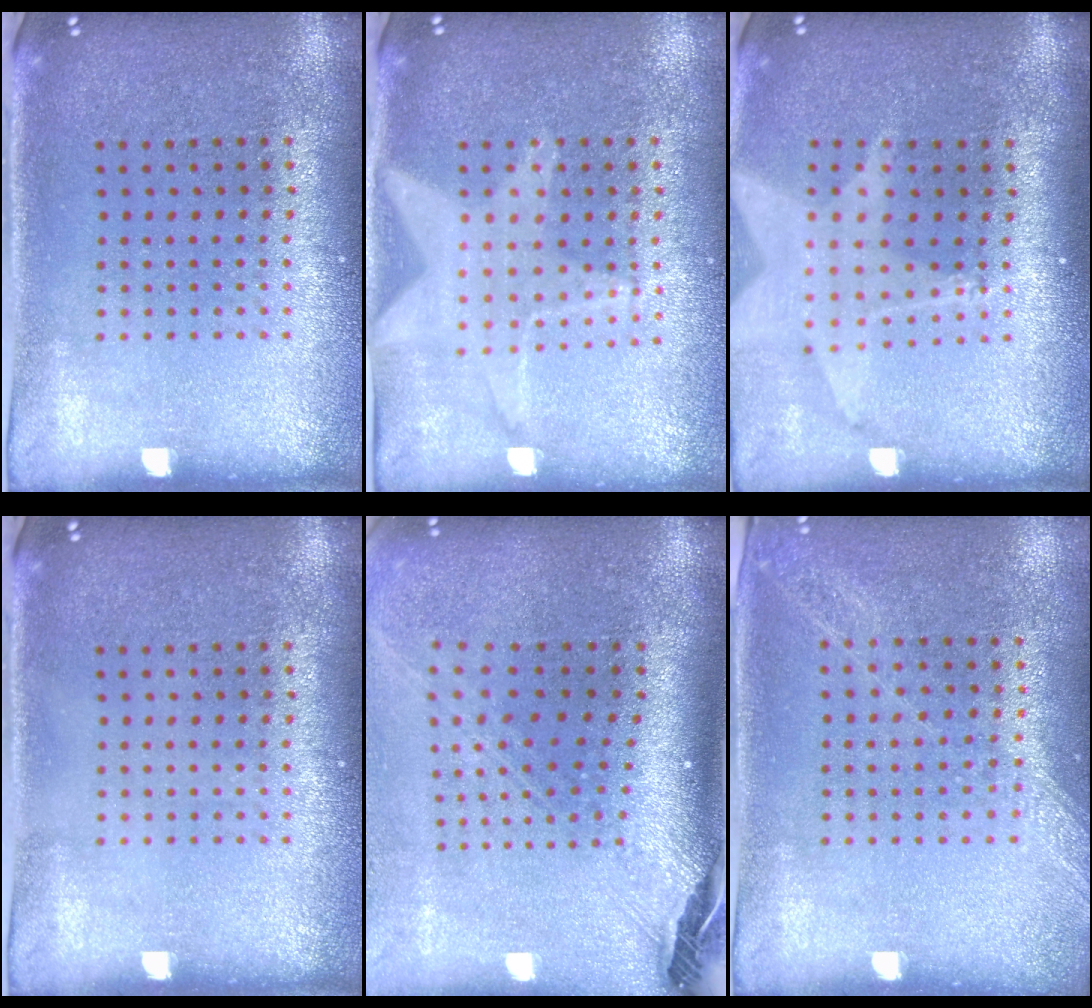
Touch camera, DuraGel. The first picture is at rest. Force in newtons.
{"total": 1.2, "press": 1.2, "slide": 0.2}
{"total": 2.0, "press": 1.6, "slide": 1.3}
{"total": 0.0}
{"total": 2.9, "press": 2.1, "slide": 2.0}
{"total": 1.3, "press": 1.2, "slide": 0.2}